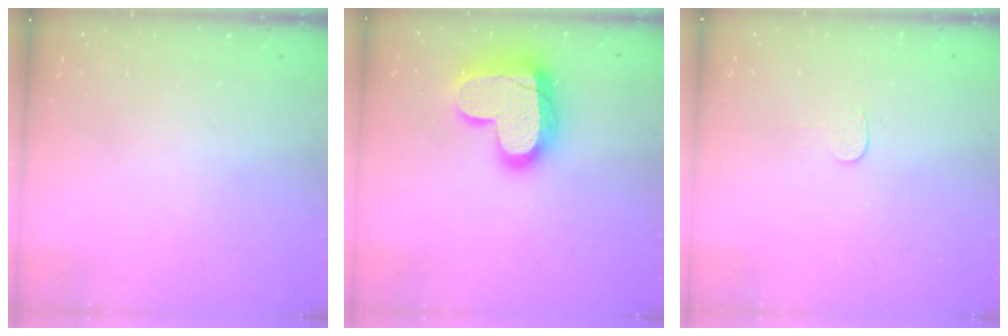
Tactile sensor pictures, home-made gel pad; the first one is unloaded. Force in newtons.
{"total": 19.3, "press": 19.2, "slide": 1.5}
{"total": 3.7, "press": 3.7, "slide": 0.4}